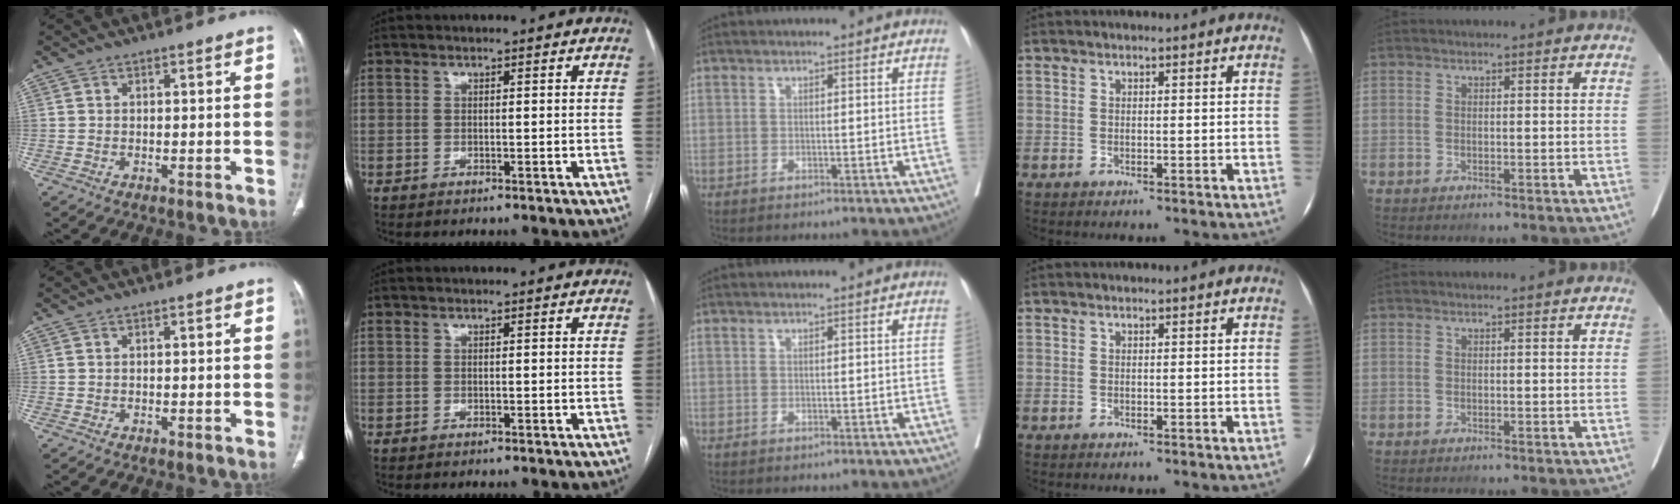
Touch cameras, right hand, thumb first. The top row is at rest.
{}